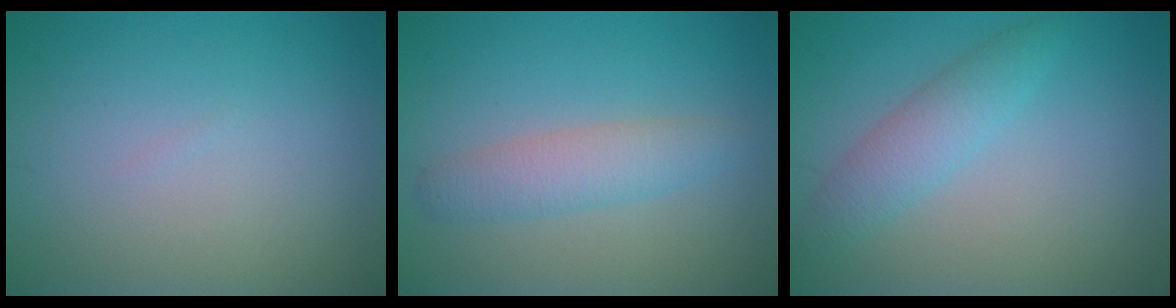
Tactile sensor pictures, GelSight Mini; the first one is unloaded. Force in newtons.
{"total": 3.0, "press": 3.0, "slide": 0.1}
{"total": 2.9, "press": 2.9, "slide": 0.1}